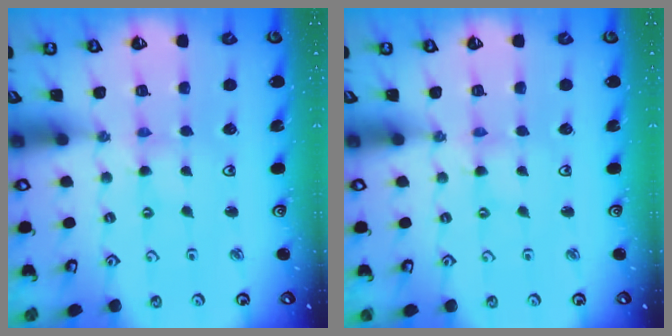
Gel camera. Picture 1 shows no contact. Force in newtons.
{"total": 1.4, "press": 1.4, "slide": 0.2}